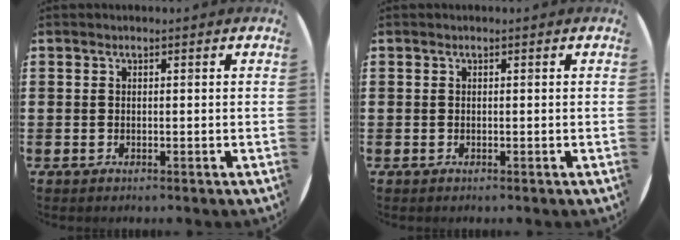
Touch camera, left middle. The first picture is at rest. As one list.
[{"total": 0.0}]